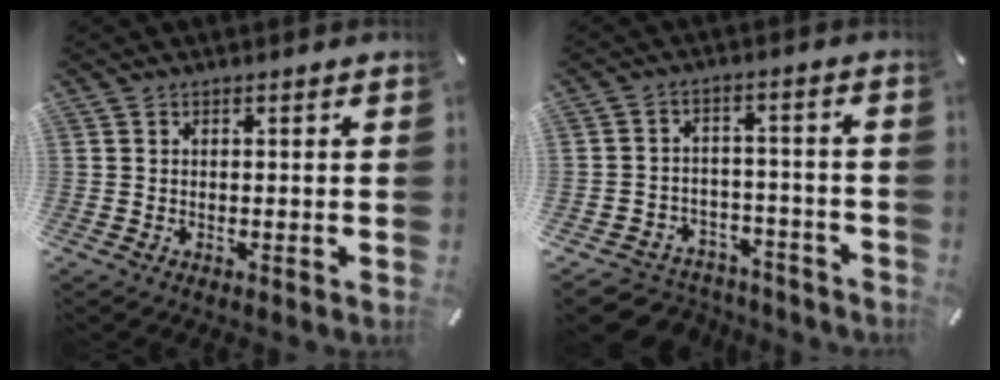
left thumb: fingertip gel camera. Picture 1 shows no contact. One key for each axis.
{"total": 5.4, "fx": -3.1, "fy": 4.2, "fz": 1.2, "tx": -0.024, "ty": 0.018, "tz": -0.059}